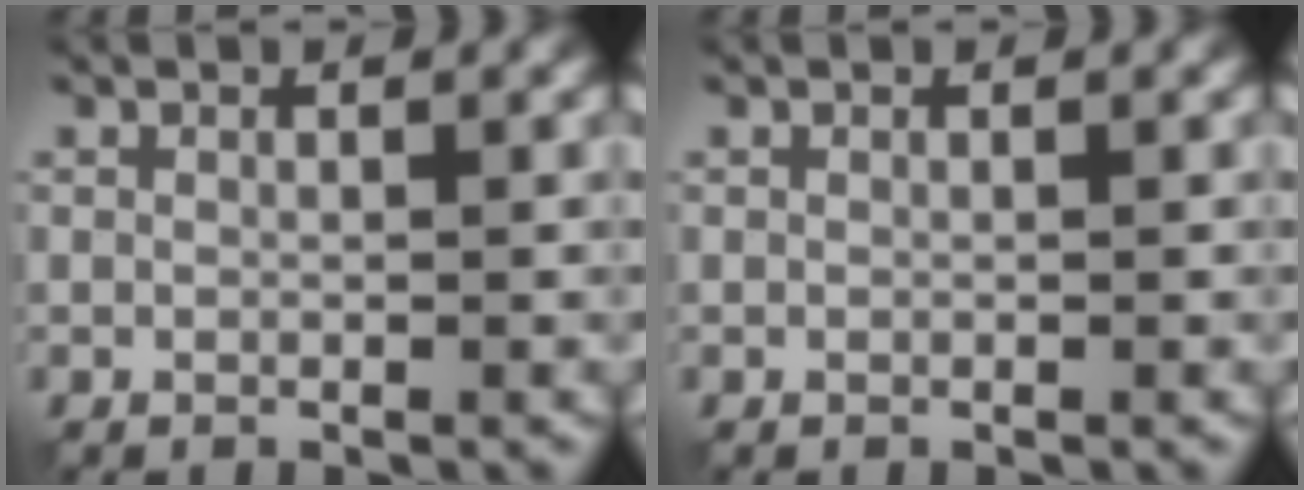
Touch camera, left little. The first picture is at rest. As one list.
[{"total": 0.0}]